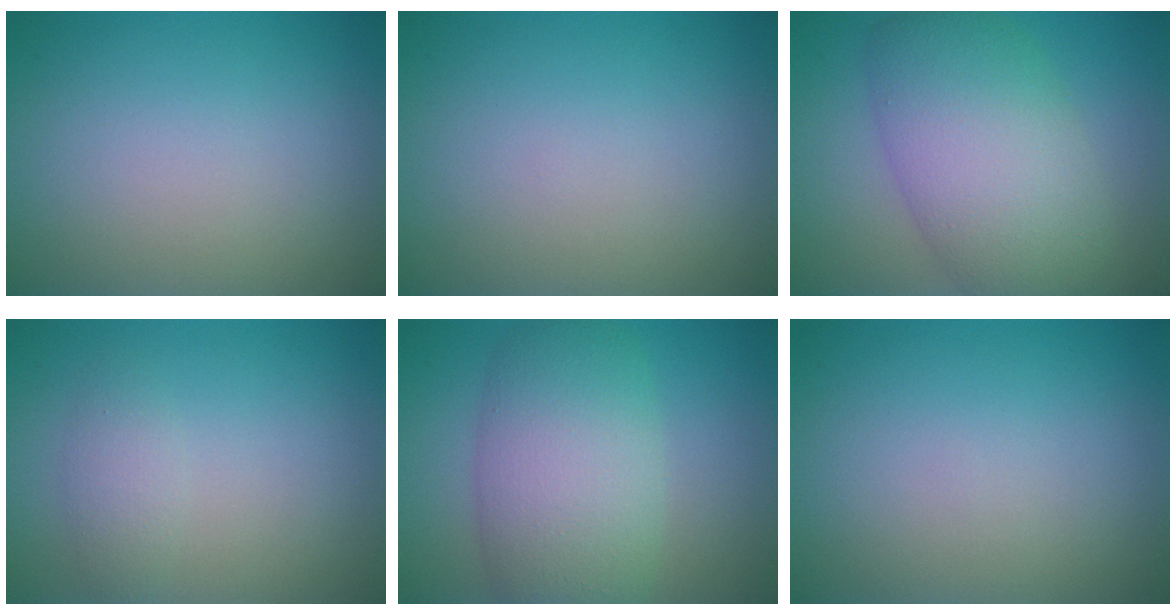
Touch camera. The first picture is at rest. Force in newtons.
{"total": 0.0}
{"total": 9.1, "press": 9.1, "slide": 0.5}
{"total": 1.6, "press": 1.6, "slide": 0.0}
{"total": 7.9, "press": 7.9, "slide": 0.4}
{"total": 0.0}